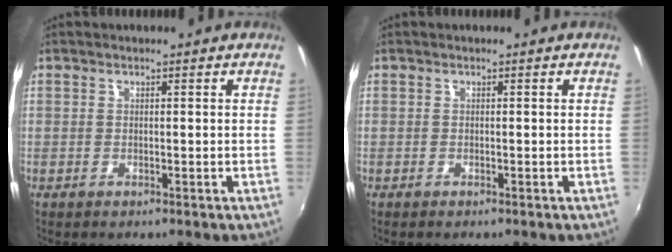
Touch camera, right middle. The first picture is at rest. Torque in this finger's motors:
{"motor_torque": [-0.45, -0.06, -0.03, -0.01]}